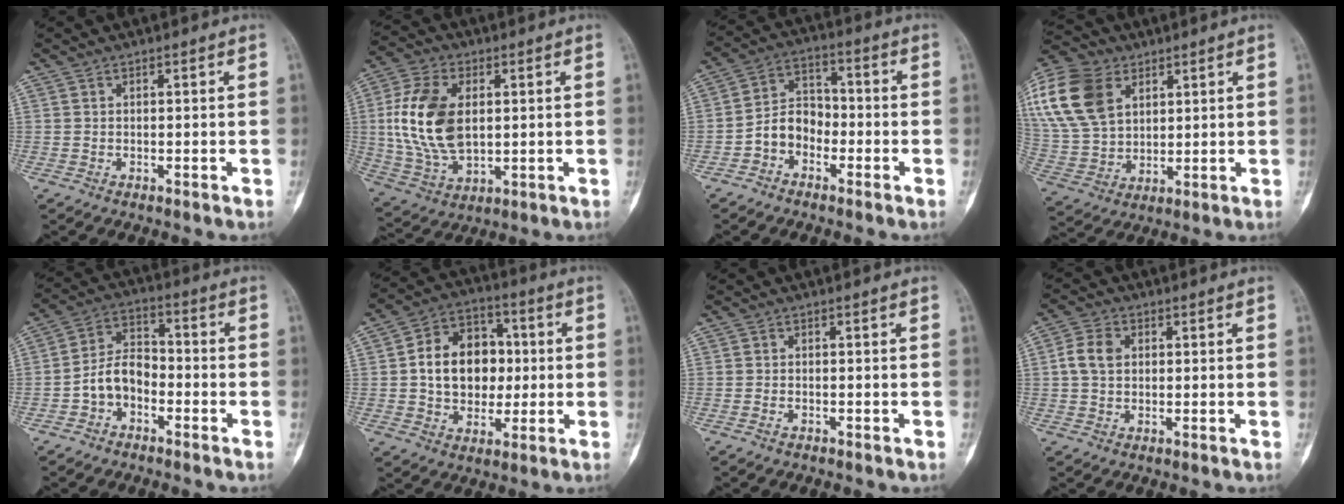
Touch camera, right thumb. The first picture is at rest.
{"total": 16.3, "force": [1.9, 10.0, 12.7], "torque": [-0.245, -0.006, 0.042]}
{"total": 7.3, "force": [-3.0, 5.6, 3.7], "torque": [-0.045, 0.039, -0.067]}
{"total": 20.2, "force": [7.7, 13.8, 12.5], "torque": [-0.266, 0.000, 0.146]}
{"total": 7.7, "force": [-3.0, 5.4, 4.6], "torque": [-0.072, 0.040, -0.069]}
{"total": 14.8, "force": [0.8, 11.3, 9.6], "torque": [-0.109, 0.022, 0.012]}
{"total": 0.8, "force": [-0.6, 0.5, 0.4], "torque": [-0.009, 0.002, -0.012]}
{"total": 5.0, "force": [0.7, 3.8, 3.3], "torque": [-0.064, 0.009, 0.008]}